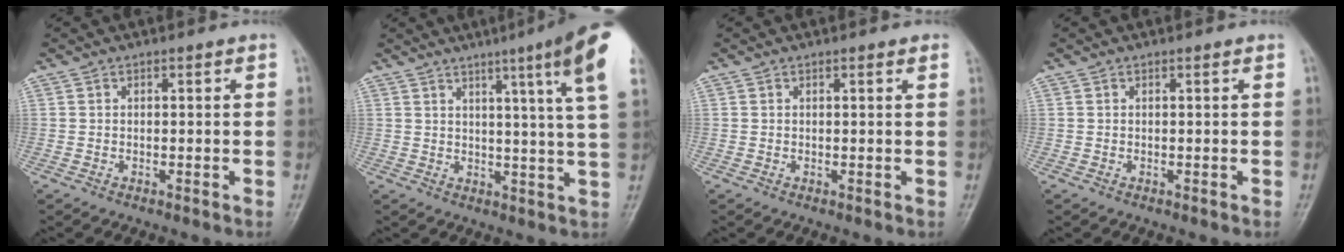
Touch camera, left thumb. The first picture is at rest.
{"total": 14.6, "force": [7.6, -0.1, 12.4], "torque": [-0.162, -0.031, 0.081]}
{"total": 0.9, "force": [0.5, 0.1, 0.7], "torque": [-0.009, 0.001, 0.004]}
{"total": 0.0}